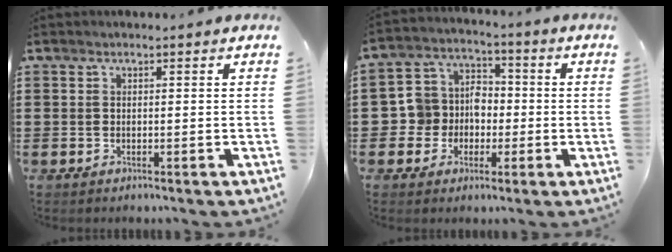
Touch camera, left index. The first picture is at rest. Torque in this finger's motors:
{"motor_torque": [0.52, 0.55, 0.15, 0.02]}